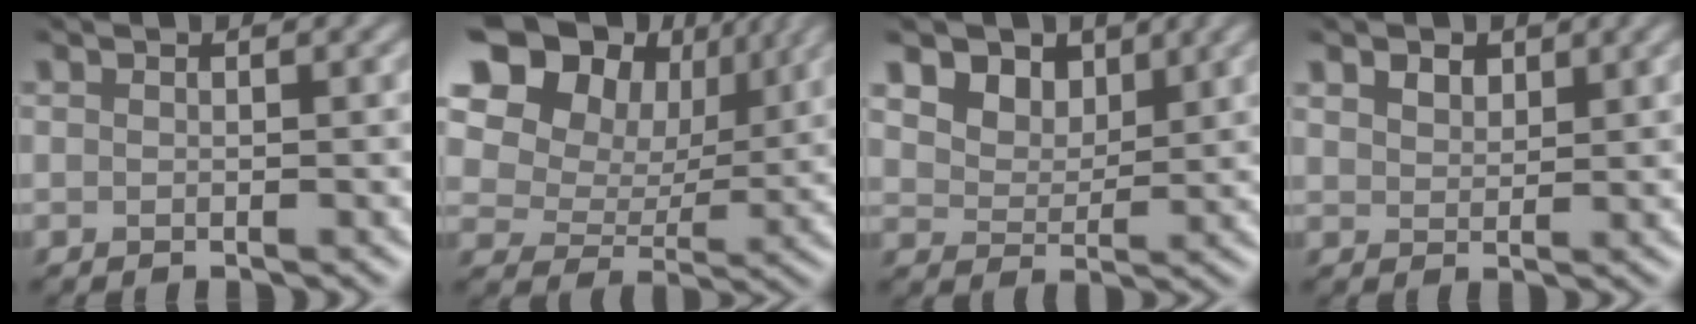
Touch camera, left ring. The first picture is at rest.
{"total": 14.0, "force": [6.6, 9.8, 7.5], "torque": [-0.175, 0.045, 0.105]}
{"total": 8.3, "force": [4.7, 5.7, 3.9], "torque": [-0.081, 0.016, 0.073]}
{"total": 2.1, "force": [1.5, 1.1, 0.9], "torque": [-0.027, 0.006, 0.025]}